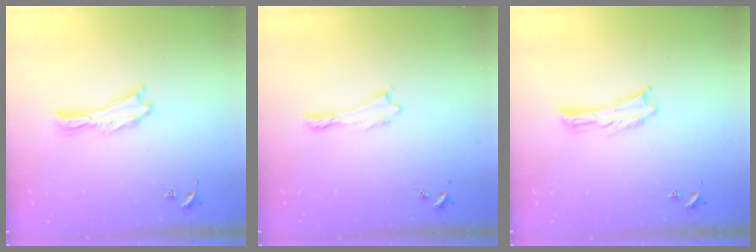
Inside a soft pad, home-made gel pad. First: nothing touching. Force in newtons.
{"total": 0.0}
{"total": 0.0}